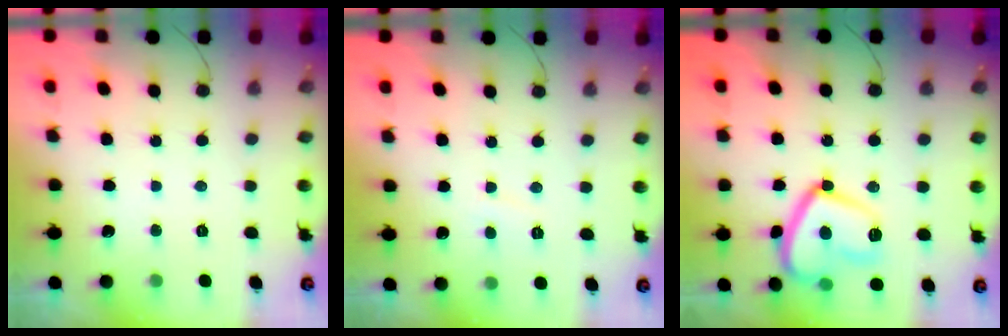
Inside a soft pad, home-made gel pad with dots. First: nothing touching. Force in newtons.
{"total": 2.6, "press": 2.6, "slide": 0.2}
{"total": 15.0, "press": 15.0, "slide": 0.9}